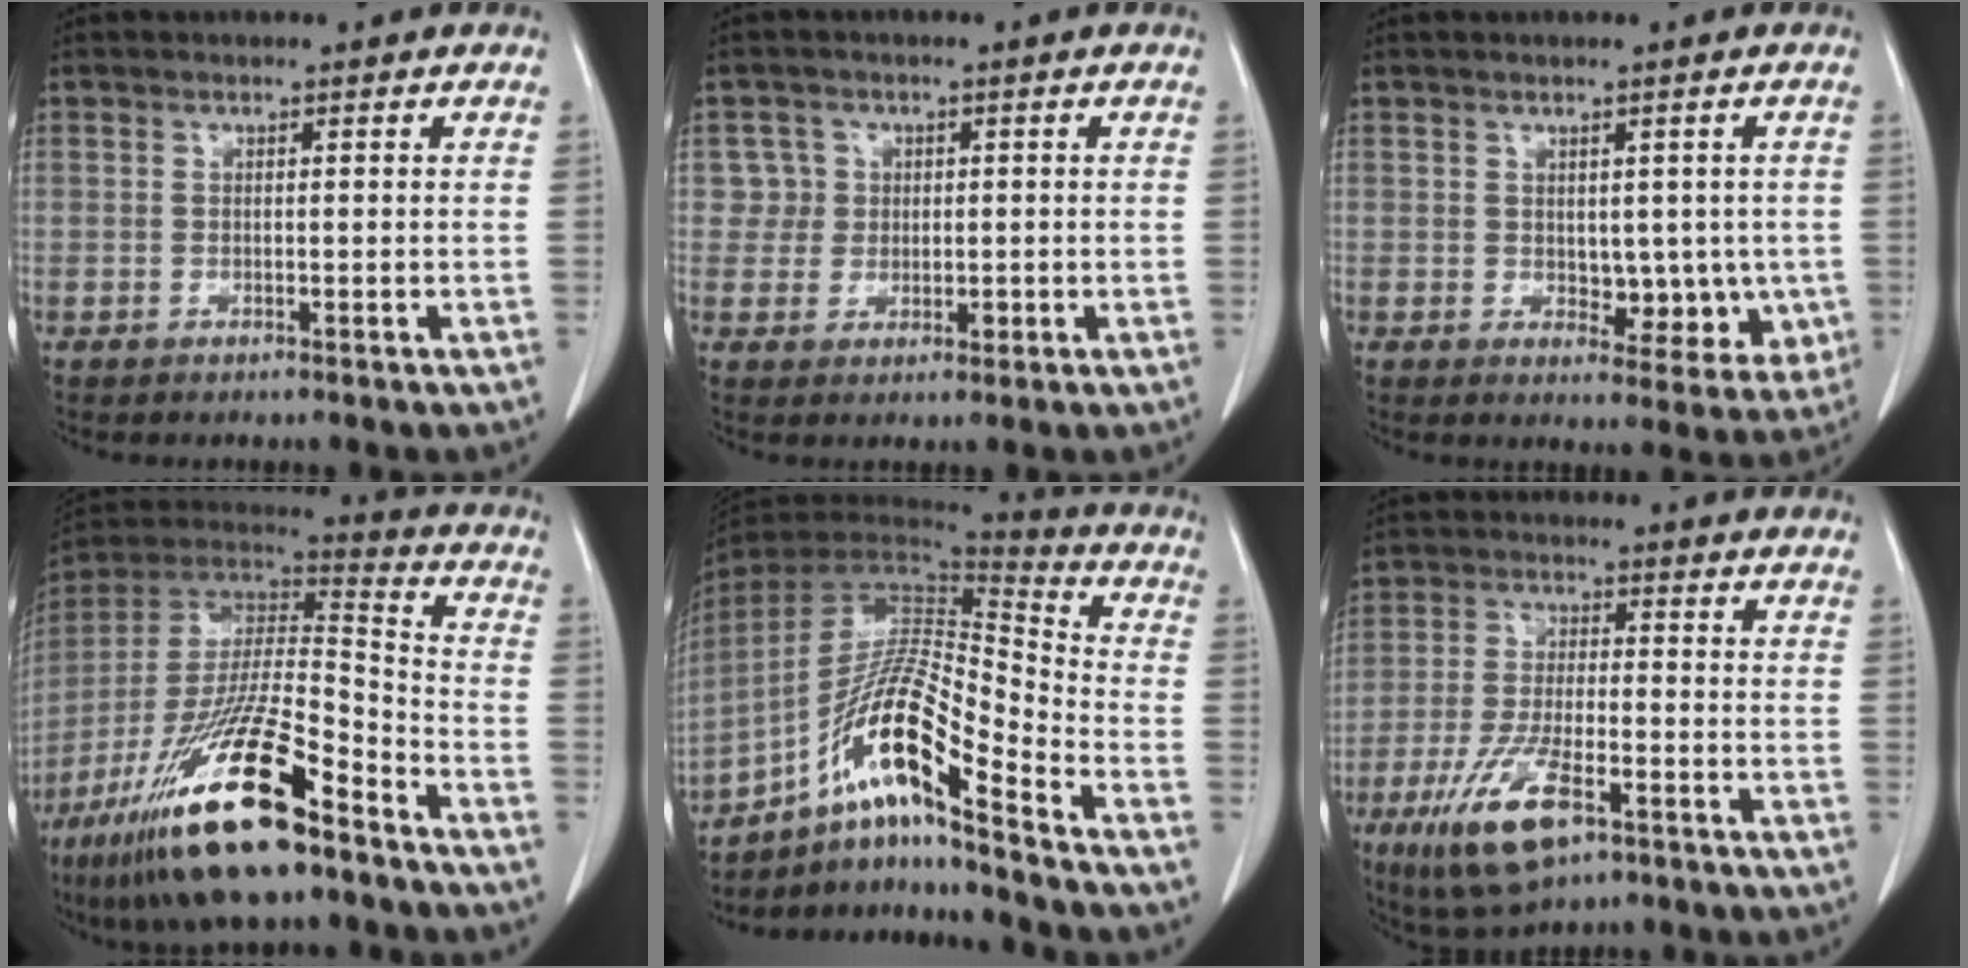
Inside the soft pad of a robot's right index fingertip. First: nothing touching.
{"total": 3.7, "force": [0.8, 3.6, -0.1], "torque": [0.019, 0.005, 0.013]}
{"total": 6.2, "force": [-0.3, 3.9, 4.8], "torque": [-0.041, 0.000, 0.008]}
{"total": 23.3, "force": [-14.6, 3.8, 17.7], "torque": [-0.335, -0.031, -0.263]}
{"total": 15.8, "force": [-10.2, 0.2, 12.0], "torque": [-0.225, 0.004, -0.183]}
{"total": 11.5, "force": [-6.1, 3.9, 8.9], "torque": [-0.183, -0.013, -0.104]}